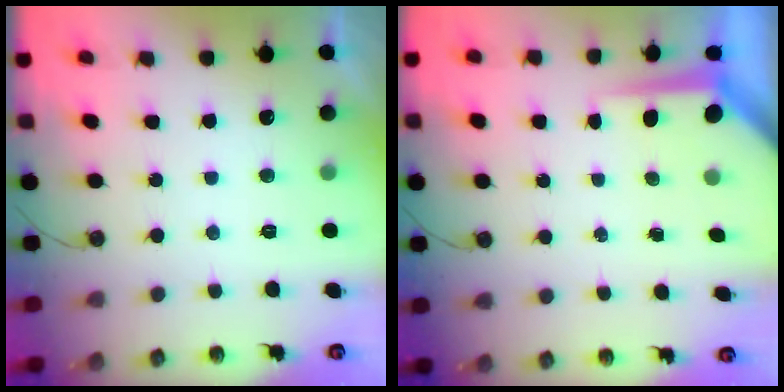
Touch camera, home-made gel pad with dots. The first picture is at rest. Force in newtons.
{"total": 5.7, "press": 5.7, "slide": 0.5}